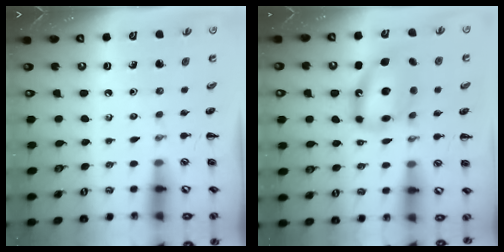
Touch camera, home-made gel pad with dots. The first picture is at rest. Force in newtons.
{"total": 12.3, "press": 11.9, "slide": 3.1}